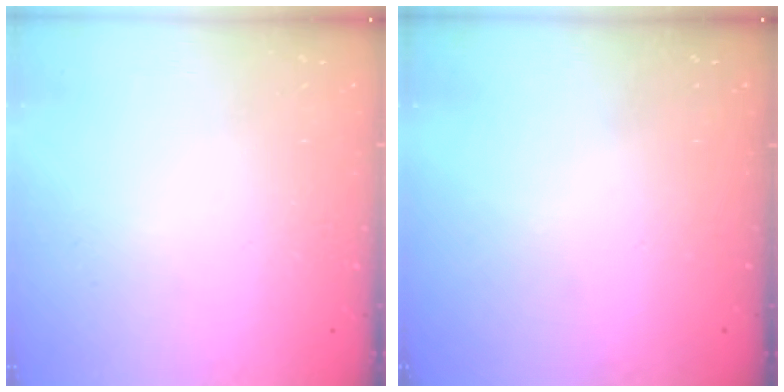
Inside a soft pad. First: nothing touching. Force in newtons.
{"total": 0.0}